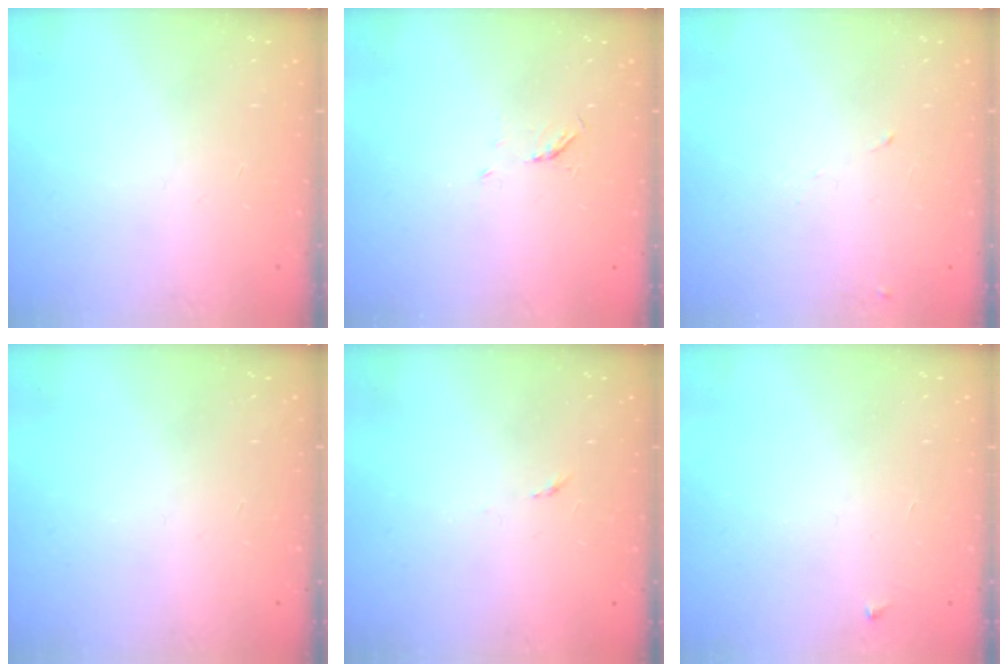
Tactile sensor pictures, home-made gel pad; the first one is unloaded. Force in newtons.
{"total": 3.9, "press": 3.8, "slide": 0.7}
{"total": 4.3, "press": 4.3, "slide": 0.7}
{"total": 0.0}
{"total": 2.6, "press": 2.6, "slide": 0.4}
{"total": 3.2, "press": 3.2, "slide": 0.5}